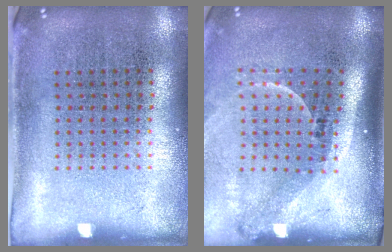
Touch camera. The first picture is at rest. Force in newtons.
{"total": 2.3, "press": 1.5, "slide": 1.7}